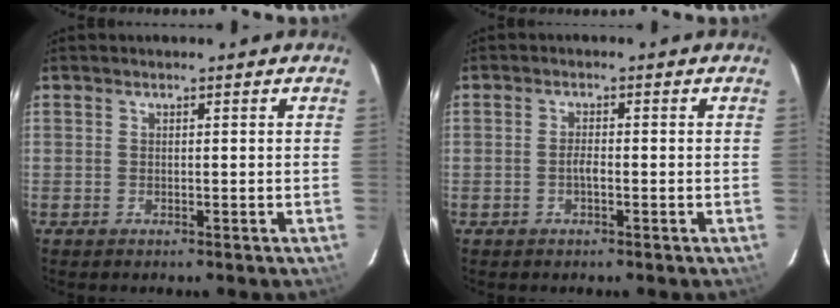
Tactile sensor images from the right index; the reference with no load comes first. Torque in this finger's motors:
{"motor_torque": [0.43, -0.12, 0.12, 0.04]}